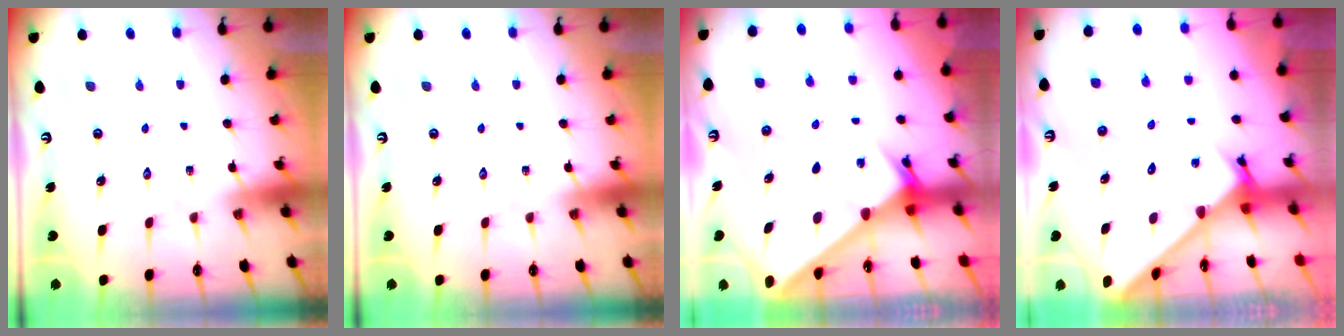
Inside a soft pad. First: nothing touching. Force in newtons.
{"total": 0.0}
{"total": 2.6, "press": 2.6, "slide": 0.3}
{"total": 2.5, "press": 2.5, "slide": 0.3}